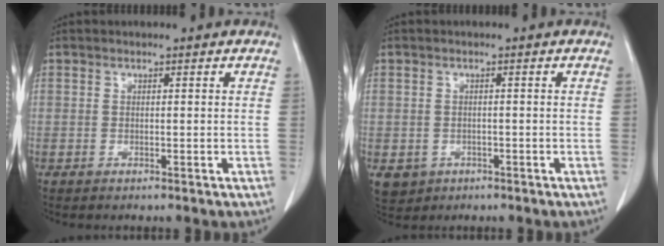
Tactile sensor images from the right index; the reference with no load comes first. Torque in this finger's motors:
{"motor_torque": [0.12, -0.06, -0.03, -0.11]}